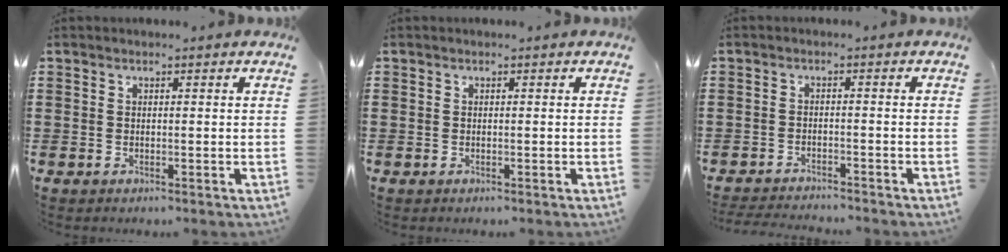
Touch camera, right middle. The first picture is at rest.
{"total": 0.0}
{"total": 2.6, "force": [-2.6, 0.0, 0.3], "torque": [-0.008, -0.005, -0.053]}